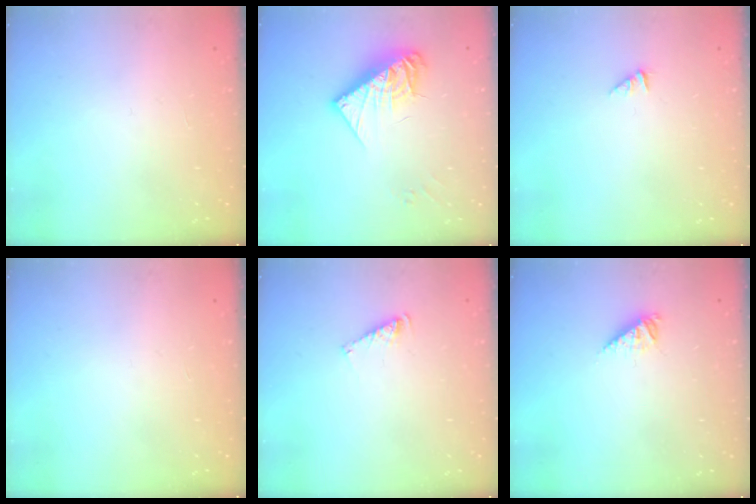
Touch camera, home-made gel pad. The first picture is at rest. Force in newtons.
{"total": 13.5, "press": 13.5, "slide": 1.0}
{"total": 0.0}
{"total": 0.0}
{"total": 4.6, "press": 4.5, "slide": 0.3}
{"total": 3.8, "press": 3.7, "slide": 0.7}